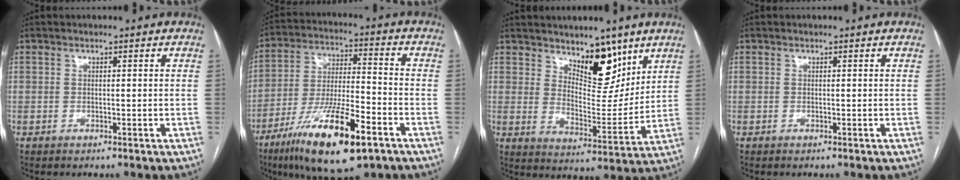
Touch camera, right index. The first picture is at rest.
{"total": 17.7, "force": [-9.9, 3.4, 14.2], "torque": [-0.265, -0.030, -0.171]}
{"total": 9.6, "force": [6.7, 4.0, 5.7], "torque": [-0.084, -0.014, 0.117]}
{"total": 0.0}